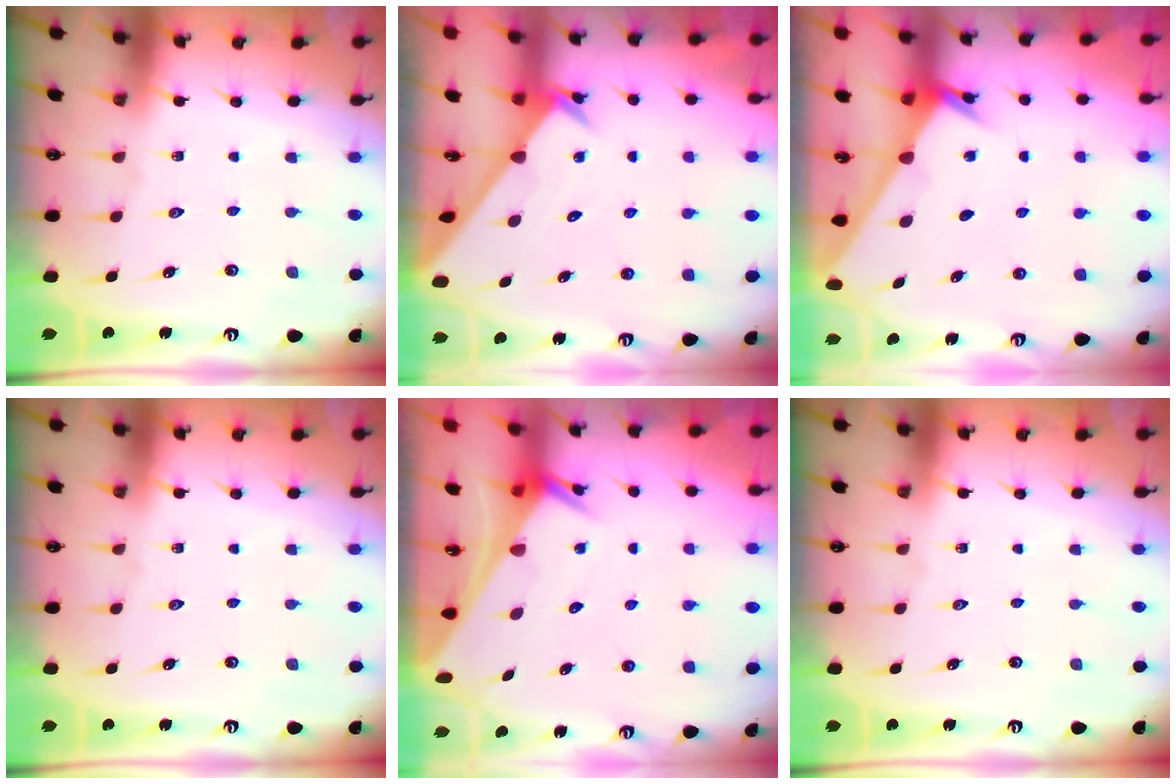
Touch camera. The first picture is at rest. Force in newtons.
{"total": 2.2, "press": 2.2, "slide": 0.1}
{"total": 2.5, "press": 2.5, "slide": 0.2}
{"total": 0.0}
{"total": 2.7, "press": 2.7, "slide": 0.1}
{"total": 0.0}